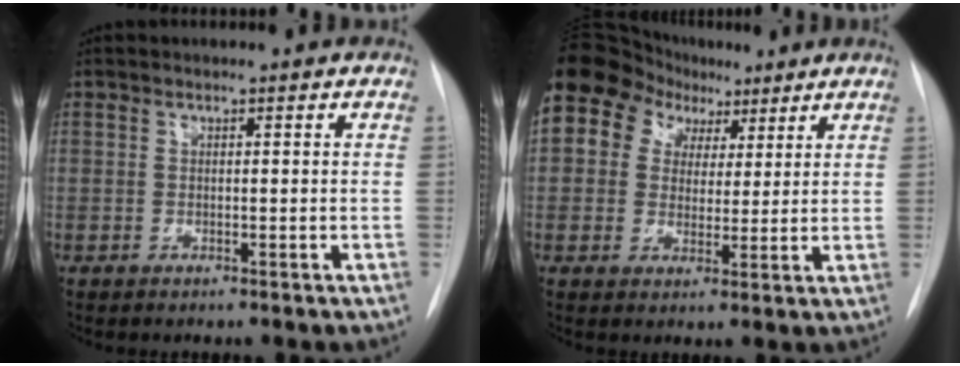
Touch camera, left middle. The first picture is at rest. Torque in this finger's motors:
{"motor_torque": [1.65, -0.49, 1.05, 0.21]}